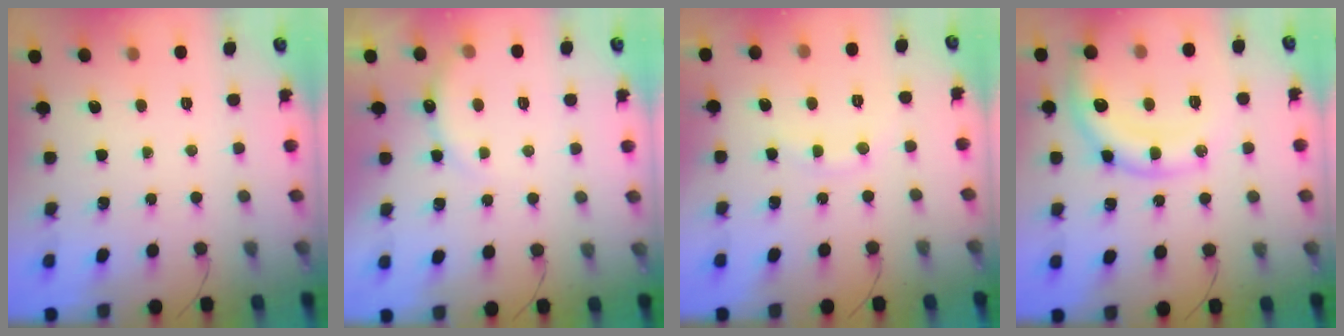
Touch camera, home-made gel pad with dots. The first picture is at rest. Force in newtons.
{"total": 6.5, "press": 6.4, "slide": 1.2}
{"total": 7.6, "press": 7.6, "slide": 0.9}
{"total": 15.7, "press": 15.6, "slide": 1.8}